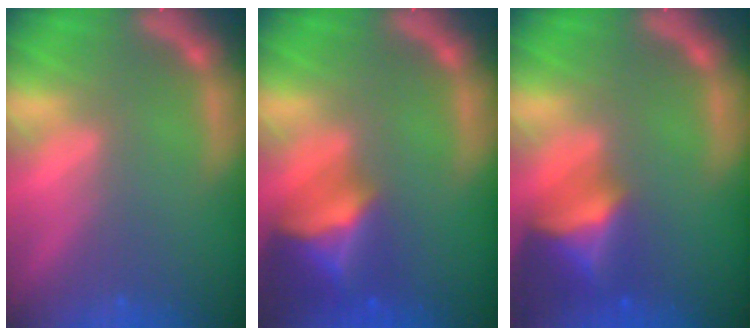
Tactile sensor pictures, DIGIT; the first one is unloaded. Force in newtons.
{"total": 7.5}
{"total": 6.4}